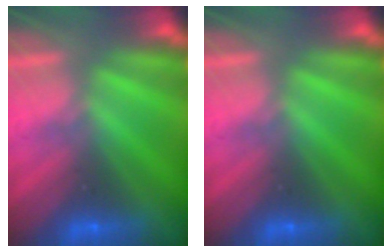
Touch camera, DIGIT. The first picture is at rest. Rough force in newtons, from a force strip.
{"total": 0.0}